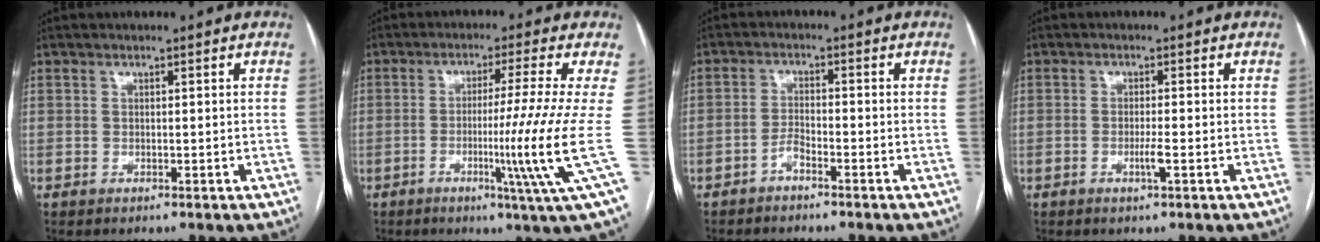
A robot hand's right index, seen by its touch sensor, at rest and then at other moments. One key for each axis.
{"total": 11.5, "fx": -2.1, "fy": -3.6, "fz": 10.7, "tx": -0.170, "ty": -0.029, "tz": -0.036}
{"total": 2.2, "fx": -1.7, "fy": 0.3, "fz": 1.4, "tx": -0.026, "ty": 0.003, "tz": -0.035}
{"total": 2.0, "fx": -0.7, "fy": -0.1, "fz": 1.9, "tx": -0.035, "ty": -0.001, "tz": -0.012}